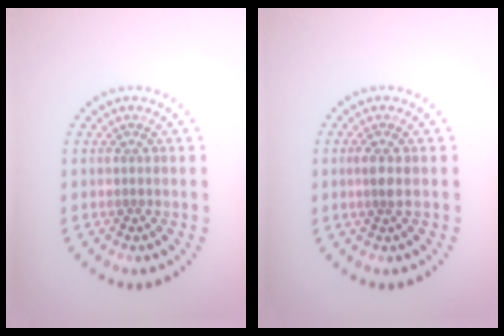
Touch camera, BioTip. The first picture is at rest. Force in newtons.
{"total": 1.5, "press": 1.2, "slide": 0.8}